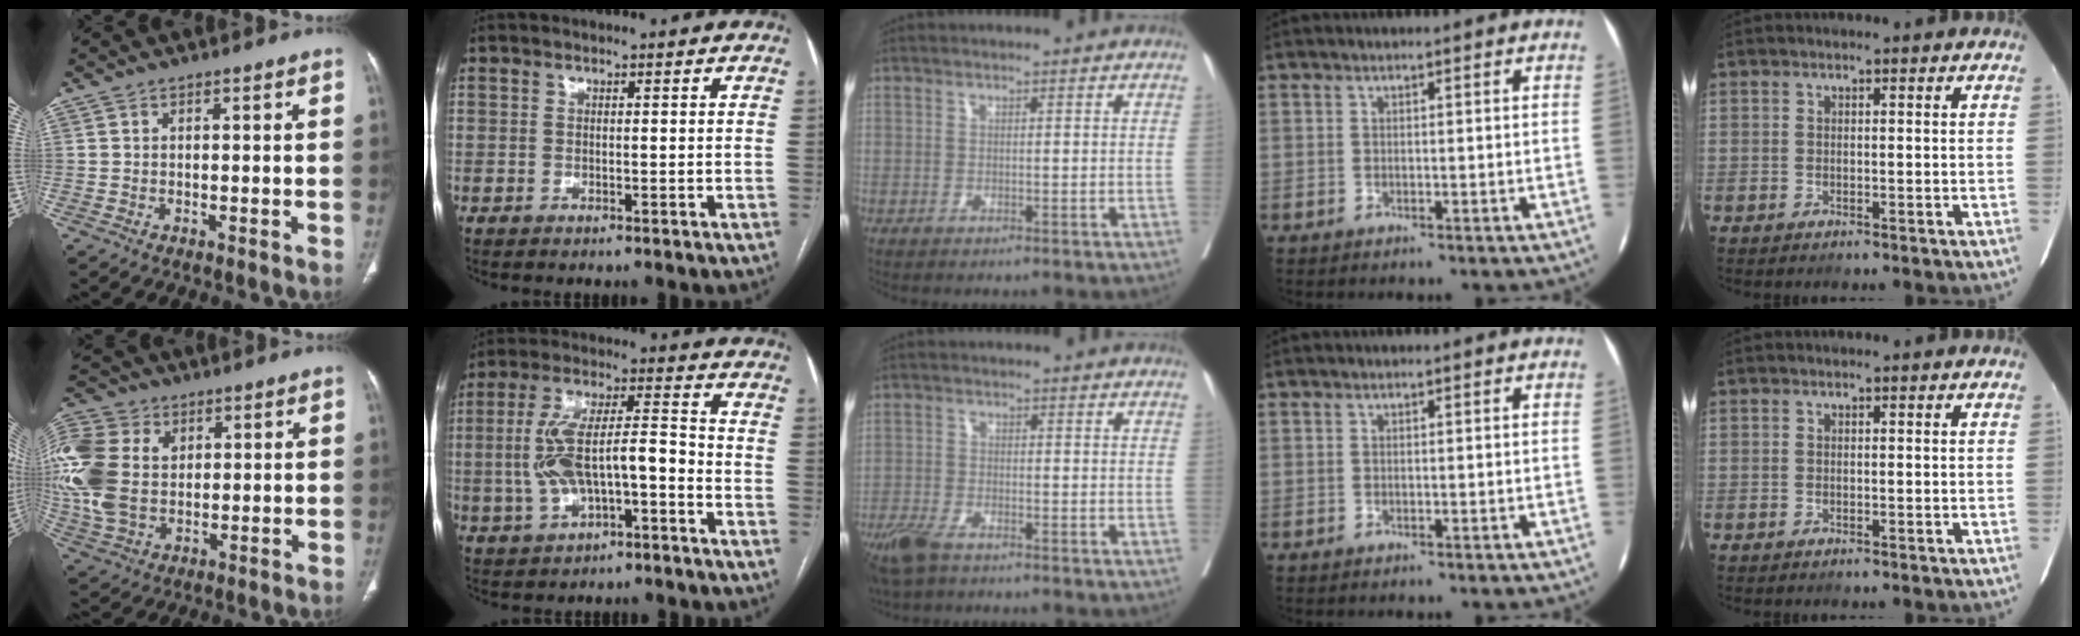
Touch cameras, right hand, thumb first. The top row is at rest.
{"thumb": {"total": 17.3, "force": [2.9, 12.5, 11.6], "torque": [-0.270, 0.004, 0.057]}, "index": {"total": 11.1, "force": [-2.6, 3.7, 10.2], "torque": [-0.196, 0.030, -0.039]}, "middle": {"total": 7.2, "force": [-5.3, 2.4, 4.2], "torque": [-0.086, -0.015, -0.098]}}